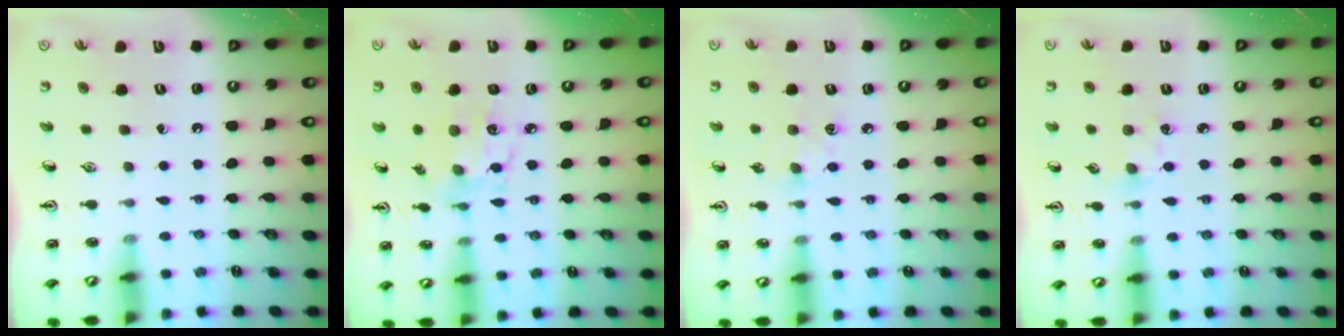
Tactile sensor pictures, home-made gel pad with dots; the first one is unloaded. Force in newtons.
{"total": 7.1, "press": 7.1, "slide": 0.5}
{"total": 5.2, "press": 5.2, "slide": 0.6}
{"total": 3.5, "press": 3.4, "slide": 0.5}